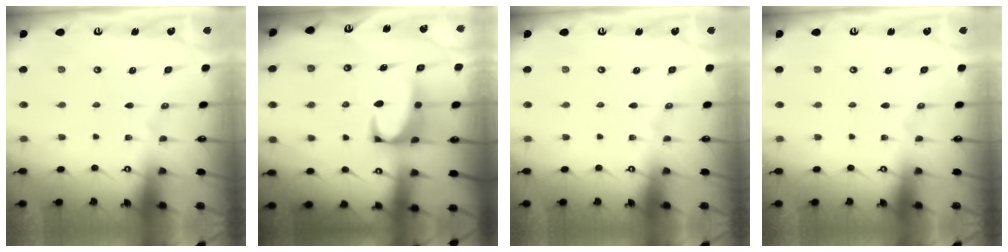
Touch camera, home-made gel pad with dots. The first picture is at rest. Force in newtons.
{"total": 3.0, "press": 2.8, "slide": 1.1}
{"total": 0.0}
{"total": 0.0}